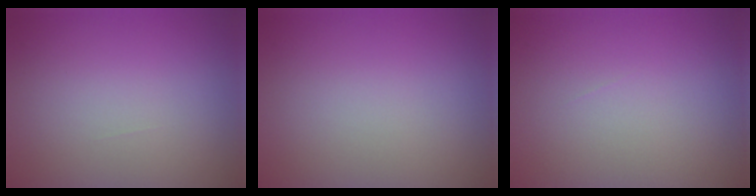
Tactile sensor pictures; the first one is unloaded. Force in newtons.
{"total": 0.0}
{"total": 0.0}